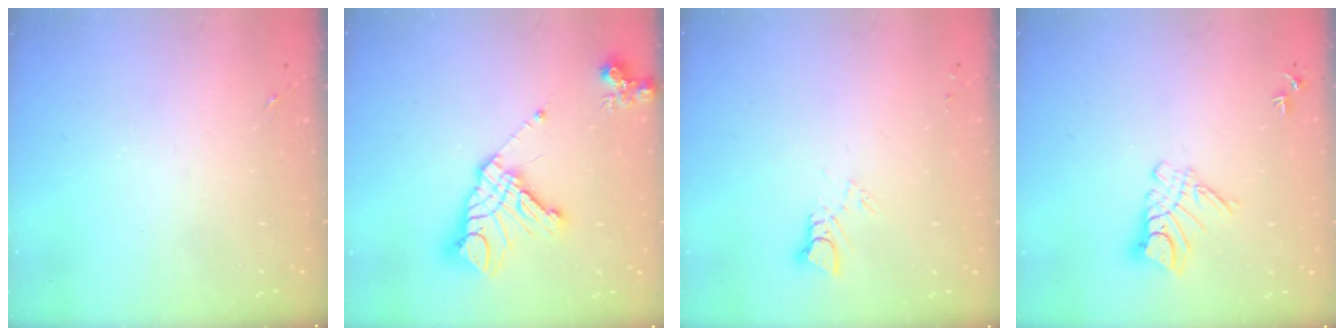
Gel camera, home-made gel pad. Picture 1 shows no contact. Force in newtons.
{"total": 17.2, "press": 17.0, "slide": 2.4}
{"total": 3.6, "press": 3.6, "slide": 0.2}
{"total": 9.5, "press": 9.5, "slide": 0.9}